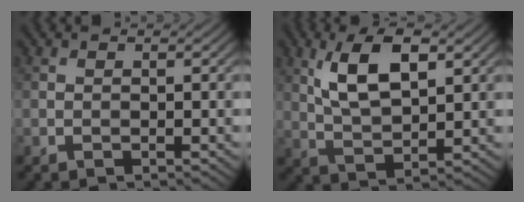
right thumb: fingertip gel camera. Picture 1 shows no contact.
{"total": 8.0, "force": [3.3, 3.3, 6.5], "torque": [-0.134, 0.003, 0.066]}